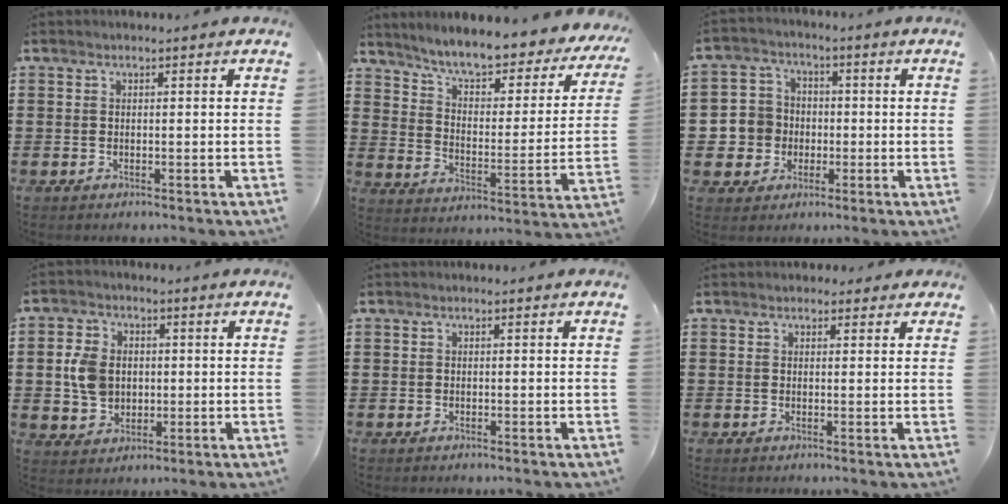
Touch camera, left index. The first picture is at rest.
{"total": 6.9, "force": [6.1, 0.6, 3.2], "torque": [-0.080, -0.047, 0.097]}
{"total": 6.0, "force": [-0.9, 5.9, 0.6], "torque": [-0.043, 0.011, -0.016]}
{"total": 6.3, "force": [0.1, 5.2, 3.6], "torque": [-0.094, 0.012, -0.001]}
{"total": 0.0}
{"total": 1.7, "force": [1.4, 1.0, 0.1], "torque": [0.001, 0.002, 0.026]}